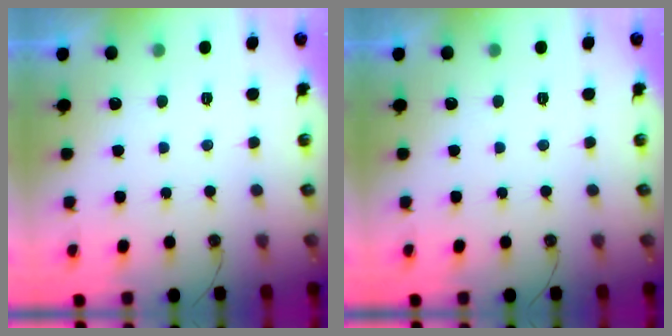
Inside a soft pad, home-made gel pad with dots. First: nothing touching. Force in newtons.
{"total": 0.0}